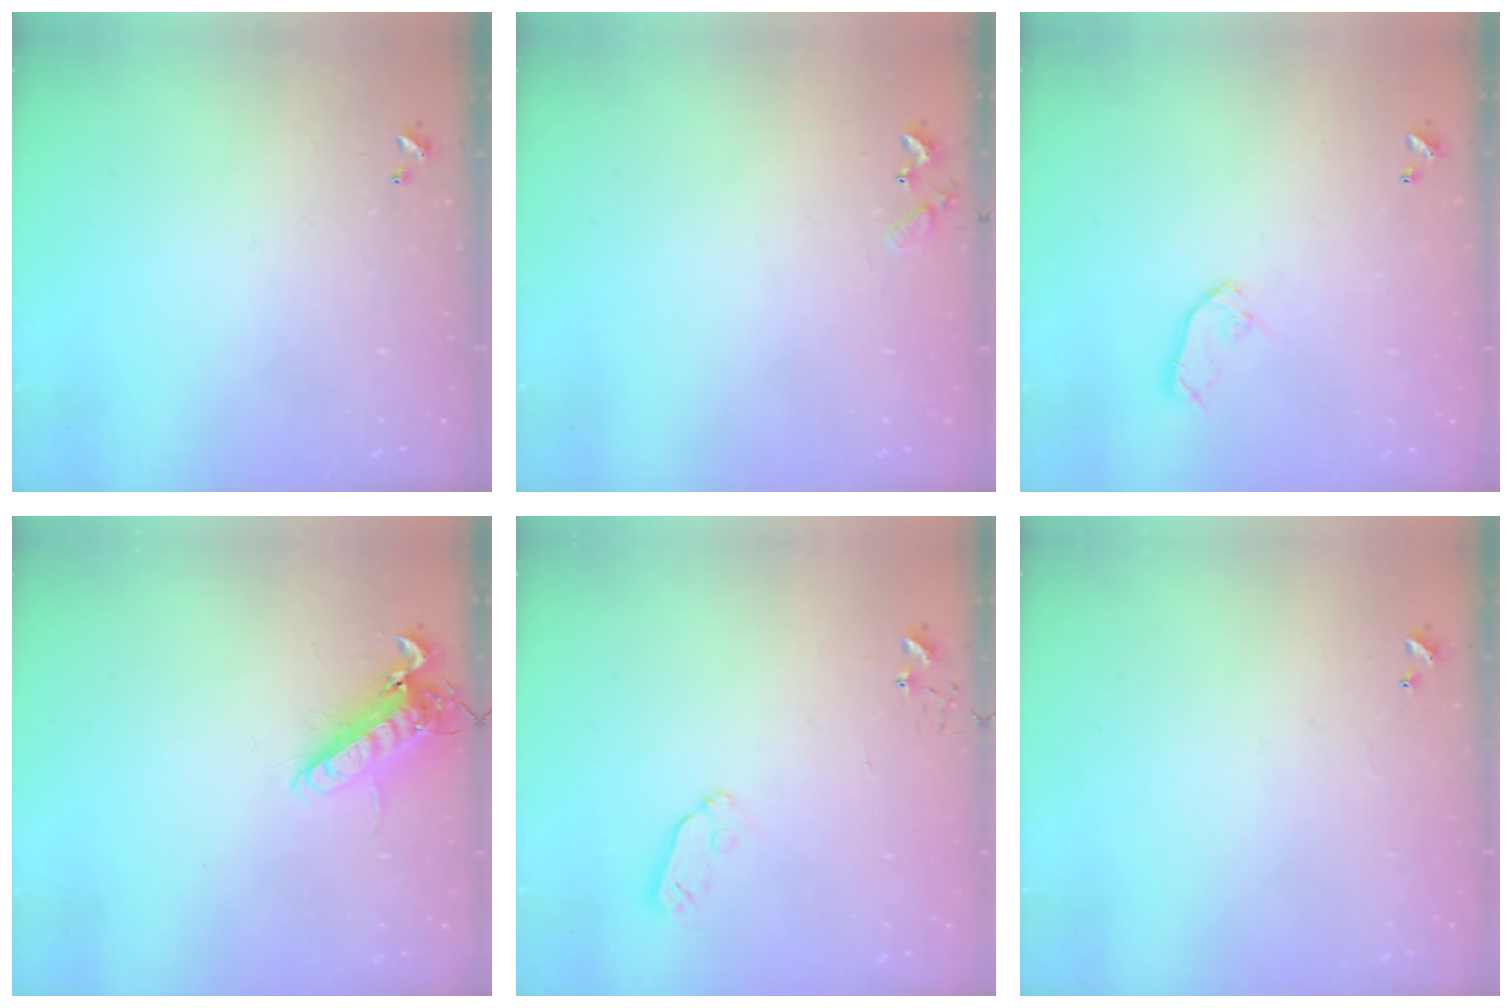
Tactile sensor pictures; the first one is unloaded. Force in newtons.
{"total": 5.5, "press": 5.5, "slide": 0.4}
{"total": 7.3, "press": 7.3, "slide": 0.4}
{"total": 12.8, "press": 12.7, "slide": 1.9}
{"total": 4.7, "press": 4.6, "slide": 0.9}
{"total": 3.7, "press": 3.6, "slide": 0.4}